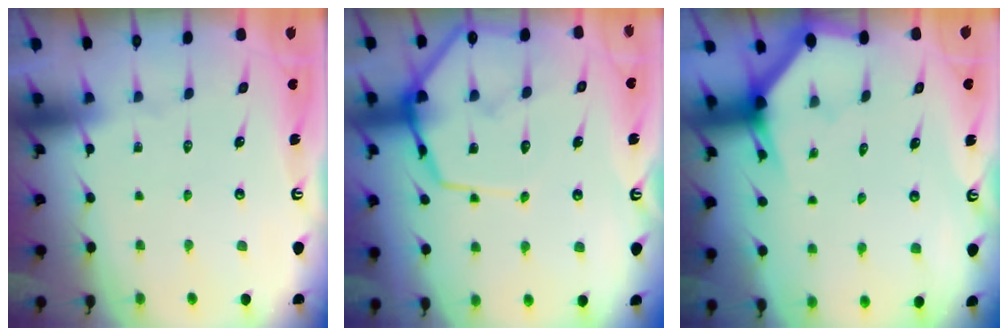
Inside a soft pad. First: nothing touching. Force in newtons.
{"total": 12.7, "press": 12.6, "slide": 1.2}
{"total": 2.6, "press": 2.6, "slide": 0.1}